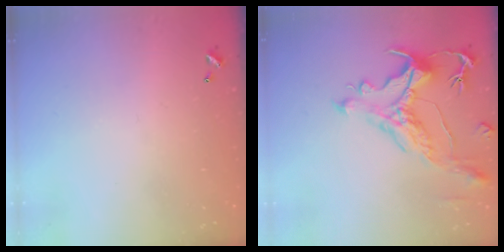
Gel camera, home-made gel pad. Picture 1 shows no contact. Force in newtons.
{"total": 1.7, "press": 0.9, "slide": 1.4}